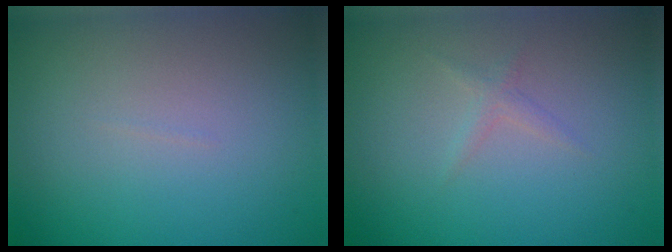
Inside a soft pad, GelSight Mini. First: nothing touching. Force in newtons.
{"total": 0.8, "press": 0.8, "slide": 0.0}